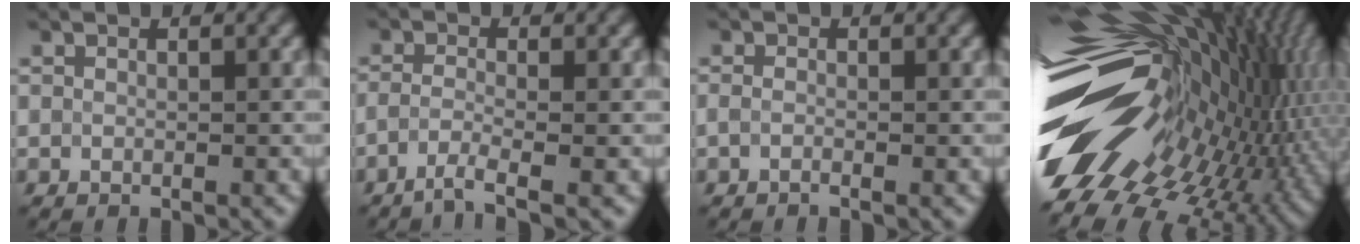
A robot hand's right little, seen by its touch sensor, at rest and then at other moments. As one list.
[{"total": 2.5, "force": [-2.0, 0.1, 1.4], "torque": [-0.020, 0.003, -0.048]}, {"total": 1.1, "force": [-0.9, 0.2, 0.6], "torque": [-0.005, -0.004, -0.012]}, {"total": 19.5, "force": [-1.0, 10.4, 16.5], "torque": [-0.269, -0.009, -0.010]}]